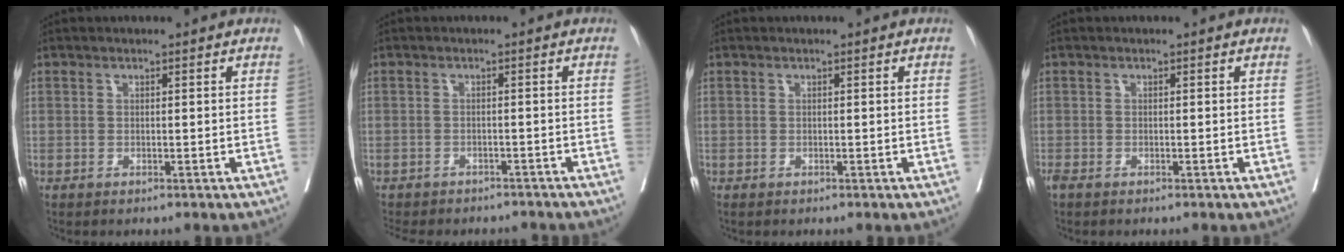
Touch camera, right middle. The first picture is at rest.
{"total": 9.4, "force": [-8.1, 4.1, 2.3], "torque": [-0.040, -0.002, -0.099]}
{"total": 0.0}
{"total": 0.6, "force": [-0.5, 0.1, 0.3], "torque": [-0.019, -0.005, -0.009]}